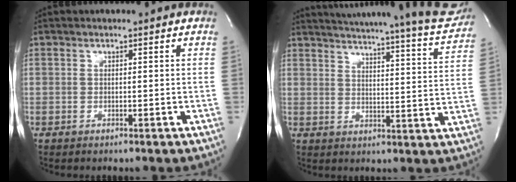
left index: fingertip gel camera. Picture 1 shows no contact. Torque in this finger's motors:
{"motor_torque": [1.07, -1.08, 0.62, 0.16]}